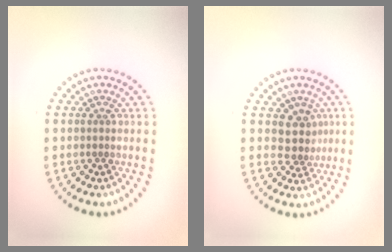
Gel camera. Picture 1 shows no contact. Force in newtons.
{"total": 2.7, "press": 2.2, "slide": 1.6}